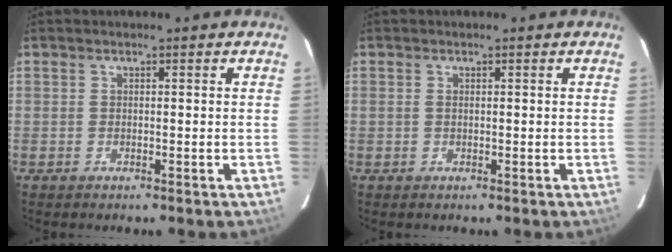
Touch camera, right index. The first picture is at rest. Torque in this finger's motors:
{"motor_torque": [-0.29, 0.33, -0.15, -0.02]}